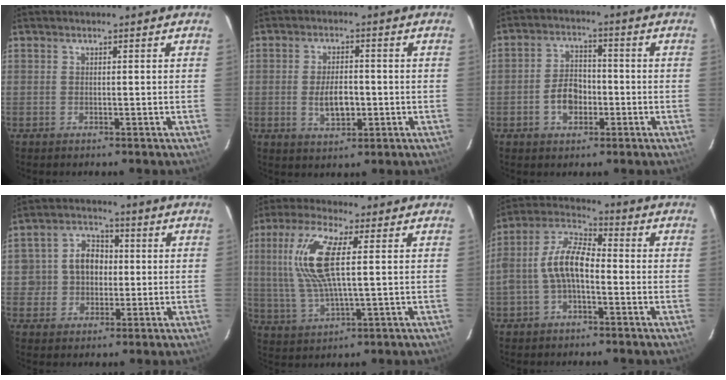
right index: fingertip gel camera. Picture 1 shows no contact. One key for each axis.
{"total": 6.0, "fx": -1.1, "fy": 3.0, "fz": 5.1, "tx": -0.097, "ty": -0.004, "tz": -0.014}
{"total": 6.5, "fx": -2.1, "fy": 4.5, "fz": 4.2, "tx": -0.081, "ty": 0.018, "tz": -0.031}
{"total": 7.4, "fx": 0.0, "fy": 6.7, "fz": 3.2, "tx": -0.060, "ty": 0.030, "tz": 0.004}
{"total": 13.3, "fx": 2.9, "fy": 3.8, "fz": 12.4, "tx": -0.257, "ty": 0.008, "tz": 0.063}
{"total": 9.6, "fx": -2.1, "fy": 4.7, "fz": 8.1, "tx": -0.173, "ty": 0.021, "tz": -0.040}